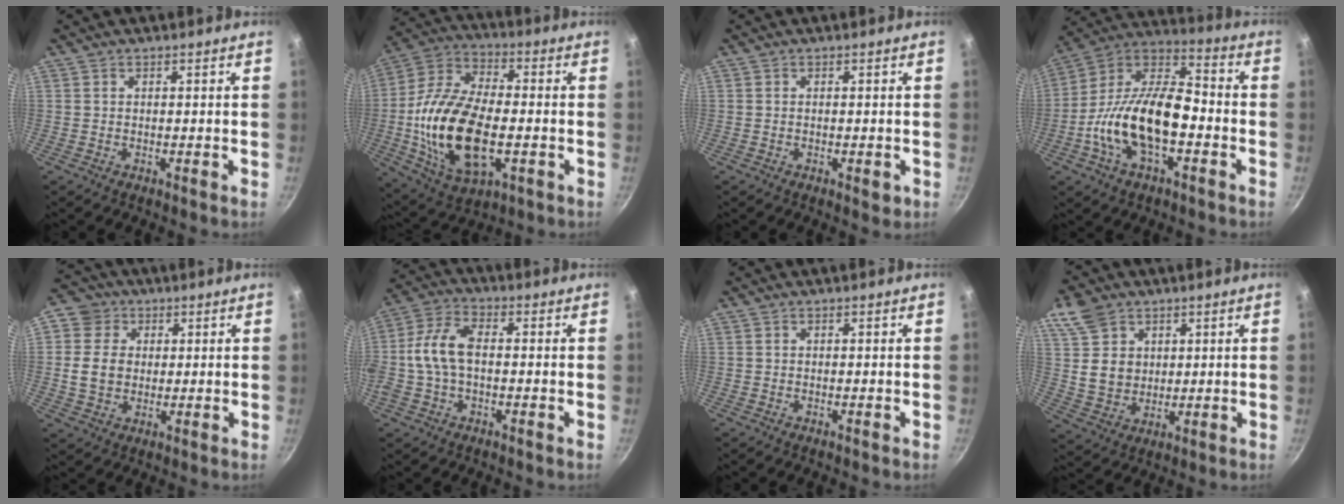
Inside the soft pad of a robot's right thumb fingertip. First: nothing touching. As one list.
[{"total": 22.3, "force": [-3.3, 11.8, 18.6], "torque": [-0.357, 0.020, -0.060]}, {"total": 2.0, "force": [-0.7, 0.8, 1.7], "torque": [-0.025, -0.004, -0.010]}, {"total": 19.8, "force": [-4.8, 10.1, 16.3], "torque": [-0.283, 0.046, -0.108]}, {"total": 8.4, "force": [1.4, 7.3, 3.9], "torque": [-0.041, 0.001, 0.016]}, {"total": 9.8, "force": [-0.4, 5.5, 8.1], "torque": [-0.166, 0.028, -0.022]}, {"total": 0.0}, {"total": 9.9, "force": [4.7, 7.6, 4.3], "torque": [-0.055, -0.021, 0.096]}]